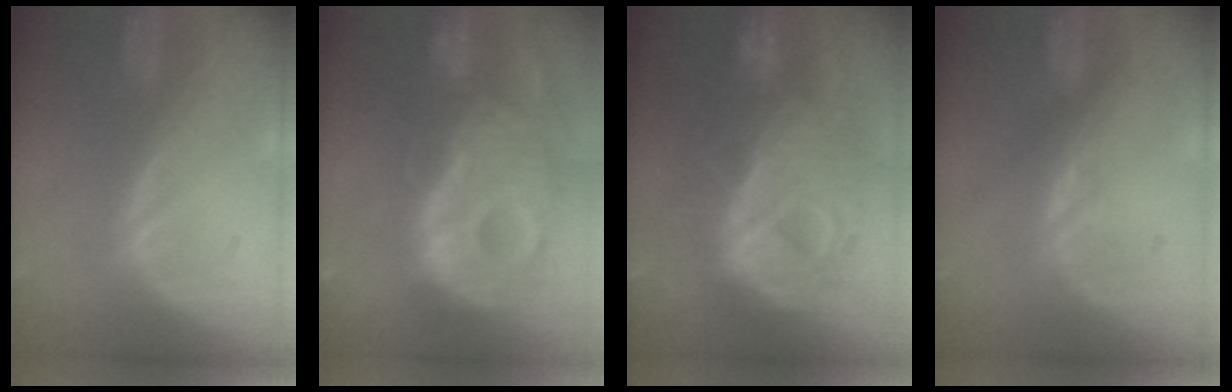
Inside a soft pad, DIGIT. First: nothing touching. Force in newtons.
{"total": 13.9, "press": 12.0, "slide": 7.1}
{"total": 12.4, "press": 12.4, "slide": 1.3}
{"total": 0.9, "press": 0.8, "slide": 0.3}